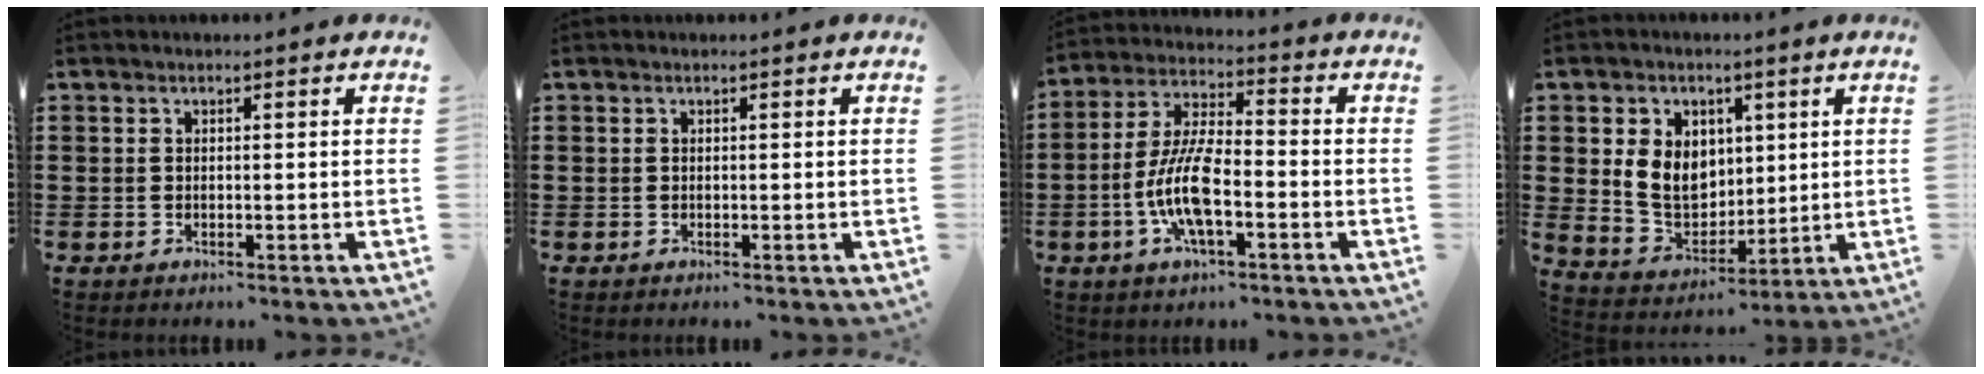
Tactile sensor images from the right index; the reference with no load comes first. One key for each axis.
{"total": 0.0}
{"total": 10.0, "fx": -3.0, "fy": 3.3, "fz": 8.9, "tx": -0.201, "ty": -0.009, "tz": -0.062}
{"total": 7.7, "fx": 1.2, "fy": 6.5, "fz": 4.0, "tx": -0.088, "ty": 0.010, "tz": 0.021}